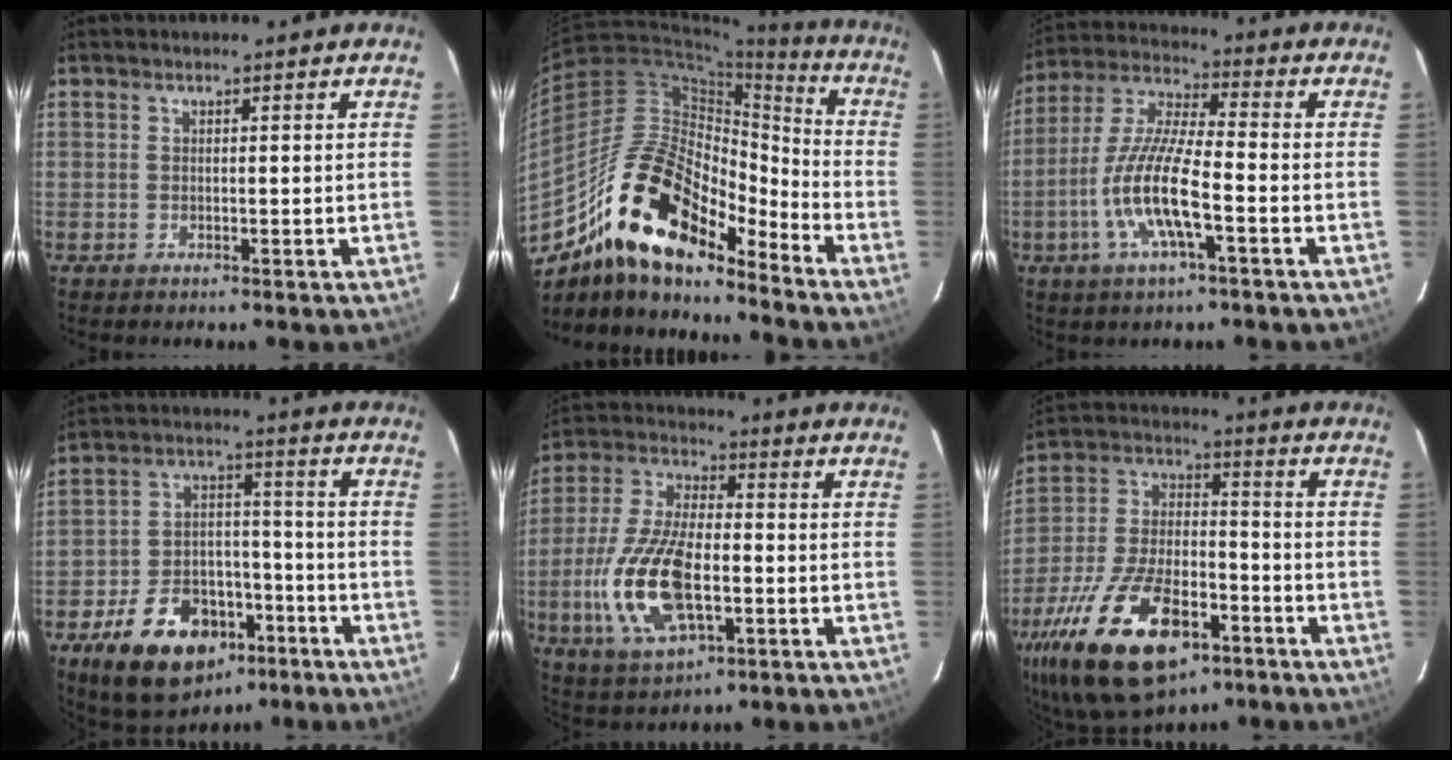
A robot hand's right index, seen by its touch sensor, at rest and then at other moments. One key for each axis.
{"total": 20.7, "fx": -14.8, "fy": 7.8, "fz": 12.2, "tx": -0.222, "ty": -0.002, "tz": -0.282}
{"total": 13.0, "fx": -4.5, "fy": 2.4, "fz": 11.9, "tx": -0.249, "ty": -0.006, "tz": -0.090}
{"total": 17.6, "fx": -10.0, "fy": 11.0, "fz": 9.3, "tx": -0.196, "ty": 0.019, "tz": -0.142}
{"total": 17.1, "fx": -4.2, "fy": 7.9, "fz": 14.6, "tx": -0.317, "ty": -0.007, "tz": -0.073}
{"total": 25.0, "fx": -13.3, "fy": 12.2, "fz": 17.3, "tx": -0.365, "ty": -0.025, "tz": -0.217}